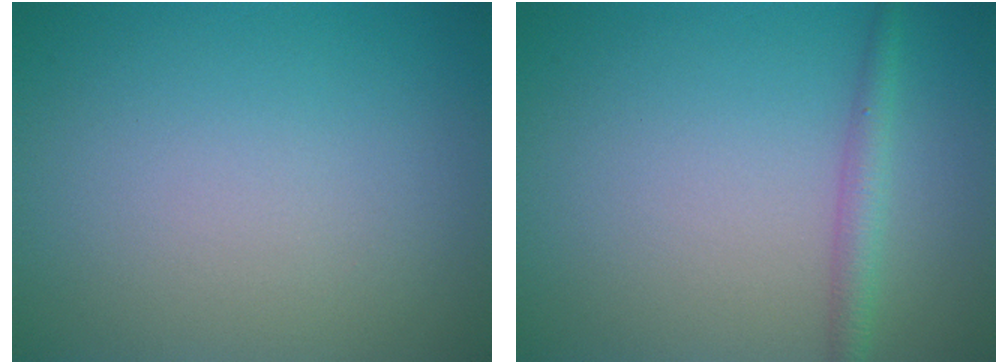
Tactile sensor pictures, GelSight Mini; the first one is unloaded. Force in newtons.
{"total": 2.0, "press": 2.0, "slide": 0.0}